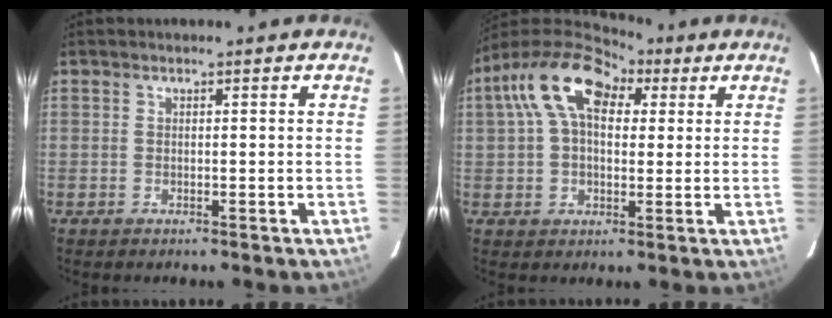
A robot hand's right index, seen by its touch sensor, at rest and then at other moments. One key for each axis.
{"total": 14.3, "fx": 5.4, "fy": 8.6, "fz": 10.1, "tx": -0.187, "ty": 0.043, "tz": 0.085}